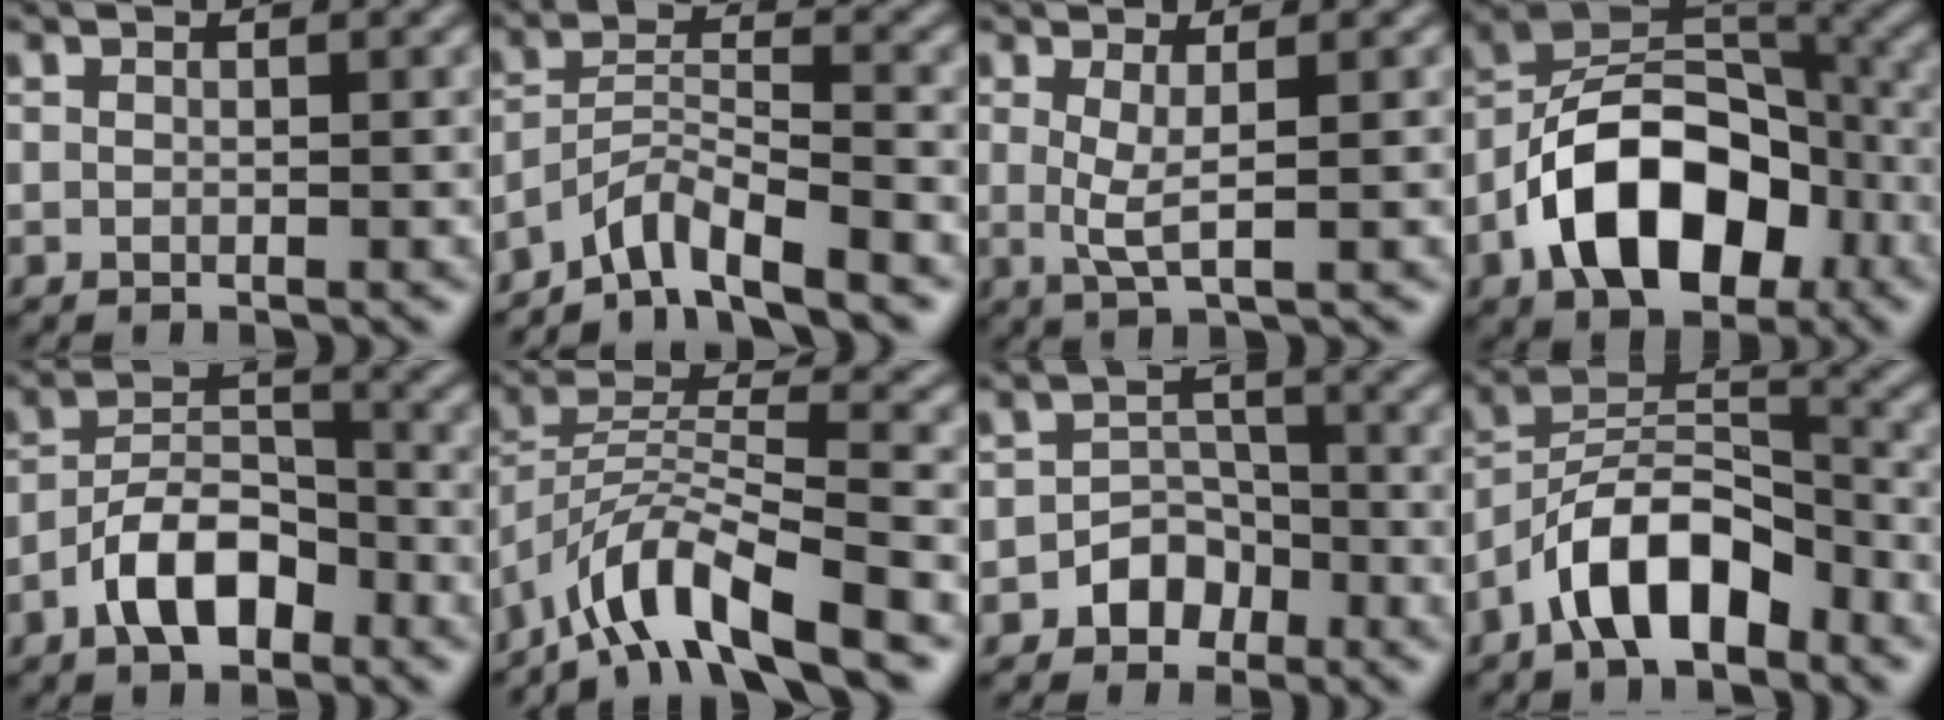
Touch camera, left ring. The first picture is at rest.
{"total": 4.9, "force": [-4.2, 0.6, 2.3], "torque": [-0.035, 0.005, -0.084]}
{"total": 2.2, "force": [0.4, 0.4, 2.1], "torque": [-0.046, -0.006, 0.009]}
{"total": 11.5, "force": [-4.9, 7.0, 7.7], "torque": [-0.126, 0.007, -0.093]}
{"total": 5.7, "force": [-3.3, 2.9, 3.7], "torque": [-0.058, 0.011, -0.065]}
{"total": 8.5, "force": [-6.3, 1.8, 5.4], "torque": [-0.090, 0.005, -0.126]}
{"total": 3.1, "force": [-1.9, 2.3, 0.9], "torque": [0.006, 0.013, -0.033]}
{"total": 7.8, "force": [-4.7, 3.4, 5.2], "torque": [-0.081, 0.014, -0.094]}